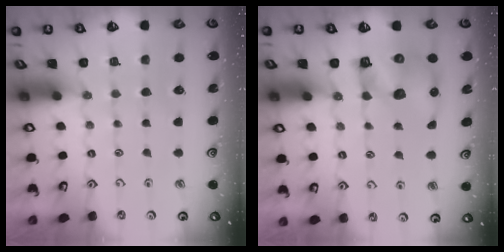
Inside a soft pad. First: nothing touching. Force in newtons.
{"total": 9.1, "press": 9.0, "slide": 1.5}